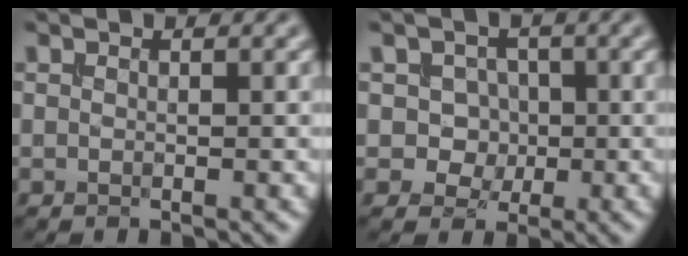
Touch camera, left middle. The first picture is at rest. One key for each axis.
{"total": 3.0, "fx": 0.0, "fy": 2.6, "fz": 1.4, "tx": -0.009, "ty": 0.005, "tz": -0.012}